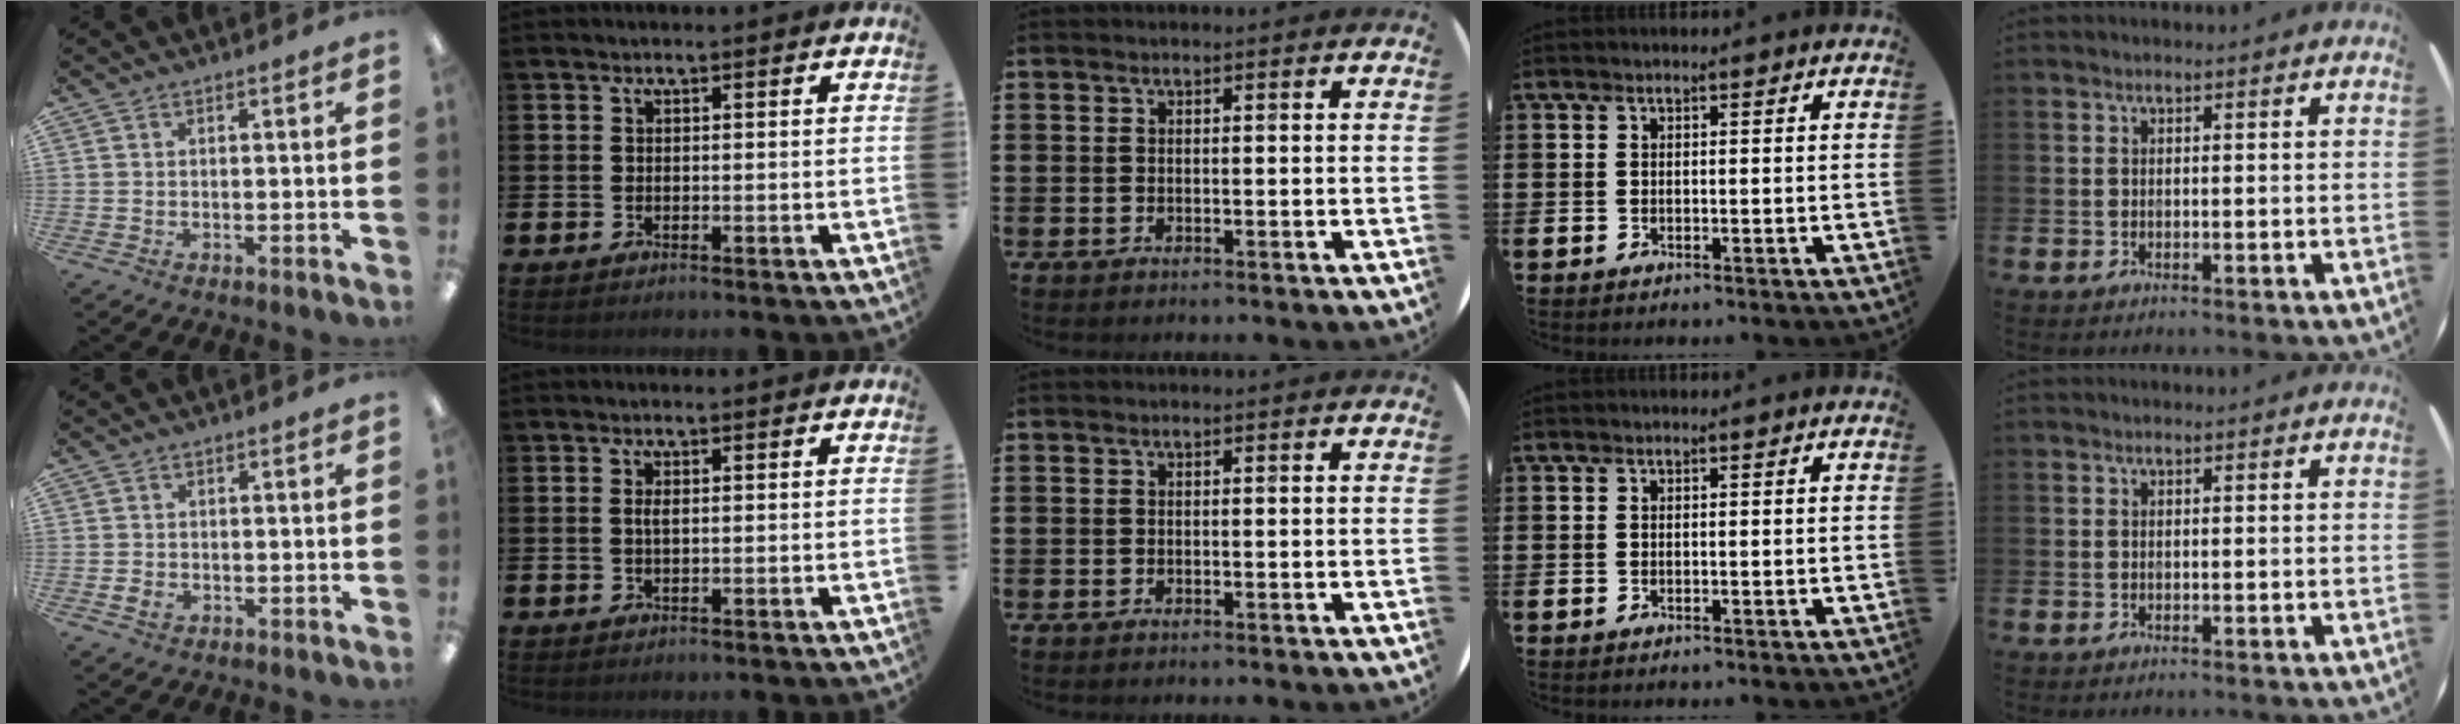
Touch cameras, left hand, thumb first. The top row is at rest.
{"thumb": {"total": 1.9, "force": [-0.6, 1.4, 1.1], "torque": [-0.018, 0.004, -0.010]}, "index": {"total": 1.1, "force": [0.3, 0.4, 1.0], "torque": [-0.018, 0.003, 0.002]}}